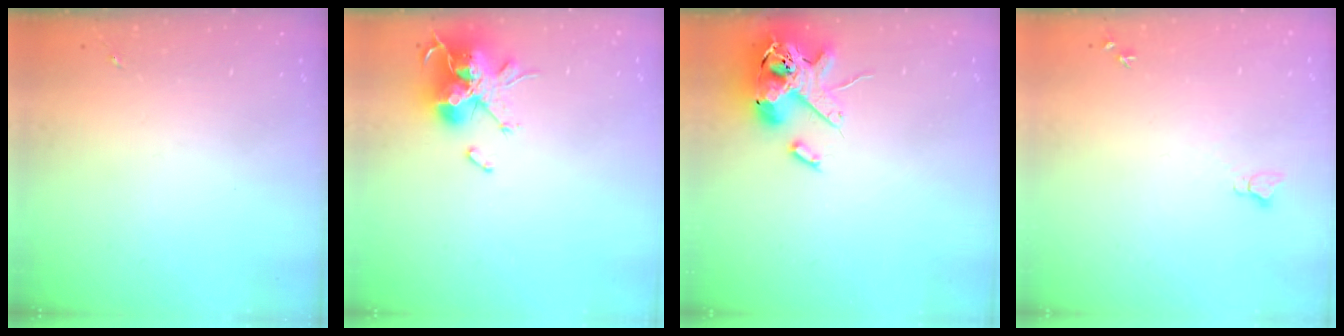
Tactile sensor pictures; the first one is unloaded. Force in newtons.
{"total": 15.3, "press": 15.1, "slide": 2.4}
{"total": 16.4, "press": 16.2, "slide": 2.7}
{"total": 4.1, "press": 4.0, "slide": 0.5}